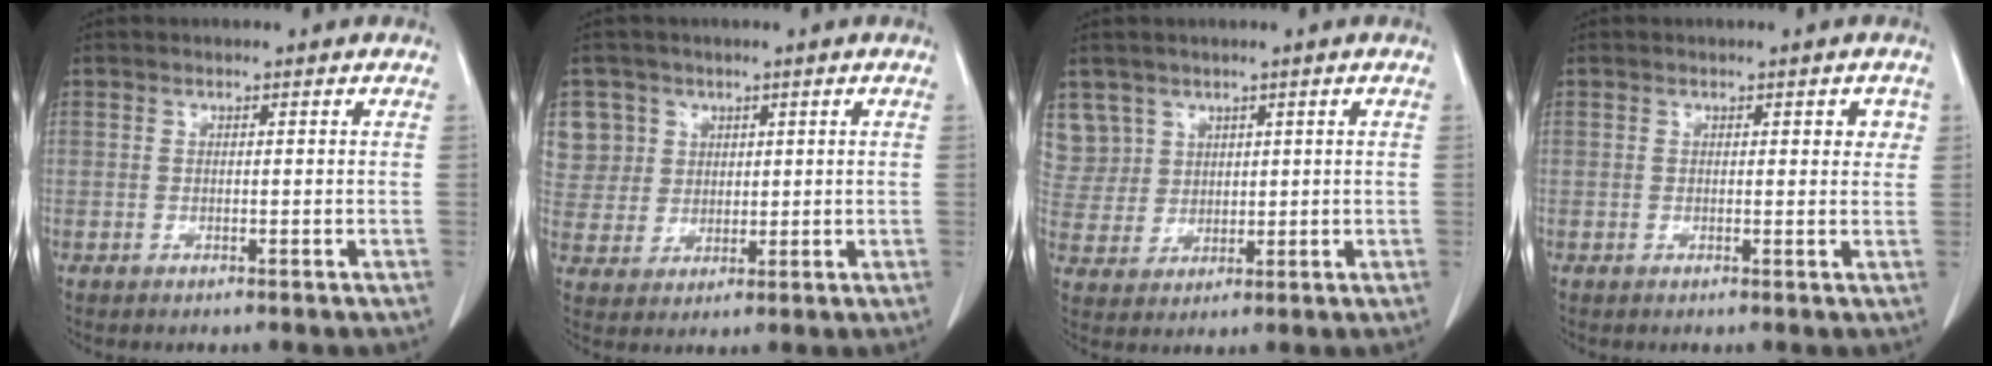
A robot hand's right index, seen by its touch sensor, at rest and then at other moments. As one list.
[{"total": 7.8, "force": [3.4, 7.0, 0.1], "torque": [0.005, 0.019, 0.078]}, {"total": 6.8, "force": [3.8, 5.6, -0.3], "torque": [0.013, 0.013, 0.088]}, {"total": 2.1, "force": [0.8, 1.0, 1.7], "torque": [-0.014, 0.002, 0.006]}]